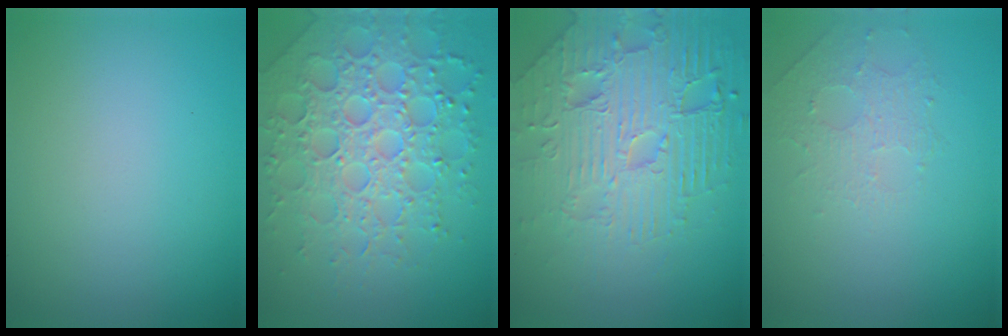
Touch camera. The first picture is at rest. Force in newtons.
{"total": 7.3, "press": 7.1, "slide": 1.7}
{"total": 8.4, "press": 6.0, "slide": 5.8}
{"total": 1.5, "press": 1.0, "slide": 1.1}